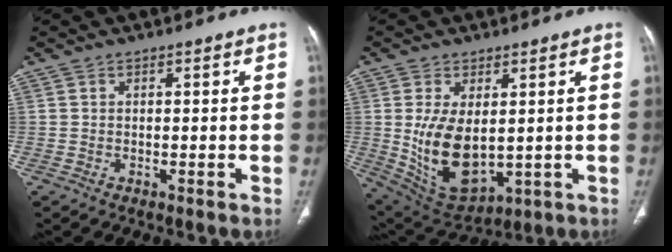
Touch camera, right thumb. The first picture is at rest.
{"total": 13.2, "force": [0.2, 7.3, 10.9], "torque": [-0.190, -0.015, 0.034]}